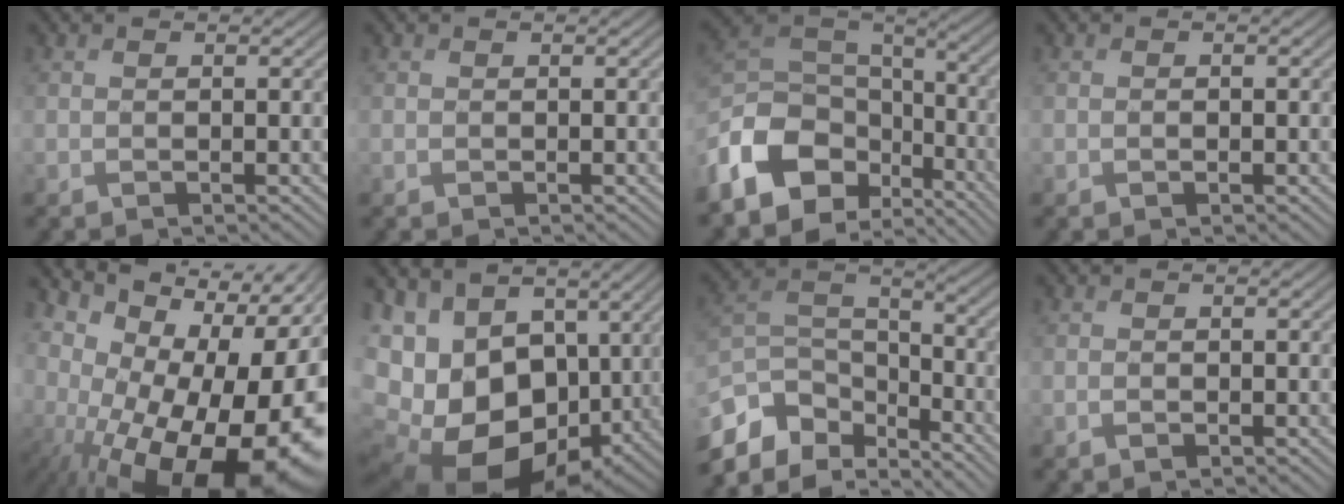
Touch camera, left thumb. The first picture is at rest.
{"total": 0.0}
{"total": 13.8, "force": [-6.8, 9.1, 7.8], "torque": [-0.200, -0.024, -0.131]}
{"total": 0.0}
{"total": 20.7, "force": [-3.7, 12.5, 16.1], "torque": [-0.218, -0.002, -0.017]}
{"total": 18.0, "force": [-1.8, 12.2, 13.2], "torque": [-0.293, -0.057, 0.001]}
{"total": 11.3, "force": [-8.5, 5.4, 5.2], "torque": [-0.151, -0.003, -0.165]}
{"total": 0.6, "force": [-0.3, 0.4, 0.4], "torque": [-0.009, -0.001, -0.005]}